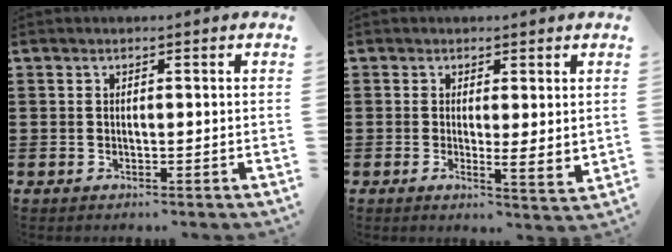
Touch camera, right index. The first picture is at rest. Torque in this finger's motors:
{"motor_torque": [-0.31, 0.17, 0.18, 0.01]}